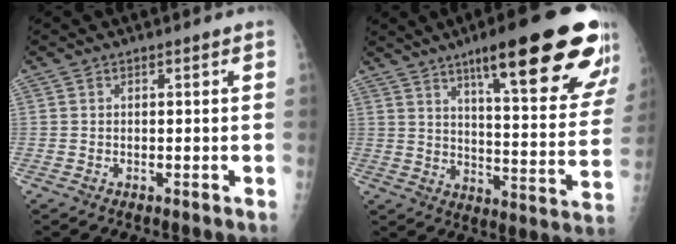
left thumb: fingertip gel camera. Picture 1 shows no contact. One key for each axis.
{"total": 26.2, "fx": 15.4, "fy": 5.0, "fz": 20.6, "tx": -0.257, "ty": -0.054, "tz": 0.219}